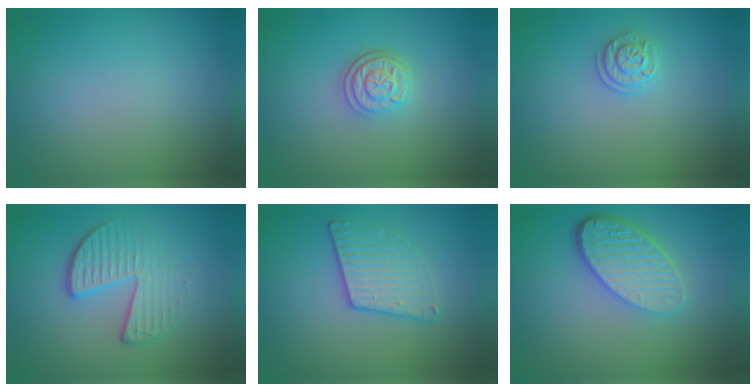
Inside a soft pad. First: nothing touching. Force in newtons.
{"total": 3.1, "press": 2.5, "slide": 1.8}
{"total": 1.9, "press": 1.6, "slide": 1.1}
{"total": 3.9, "press": 2.7, "slide": 2.8}
{"total": 2.8, "press": 2.3, "slide": 1.6}
{"total": 5.3, "press": 3.9, "slide": 3.6}